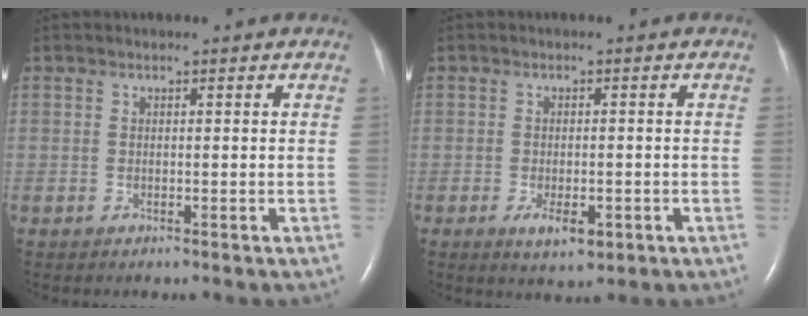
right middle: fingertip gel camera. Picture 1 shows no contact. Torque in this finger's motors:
{"motor_torque": [0.66, -0.28, 0.07, 0.04]}